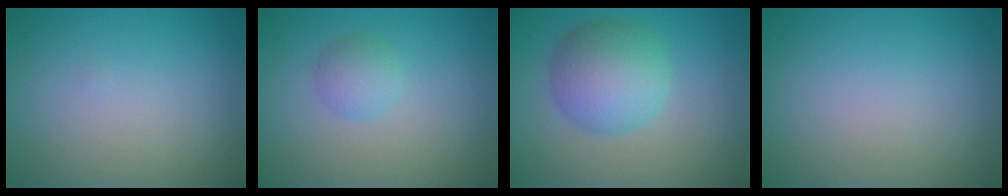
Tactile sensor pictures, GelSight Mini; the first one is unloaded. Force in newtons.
{"total": 1.9, "press": 1.9, "slide": 0.1}
{"total": 5.9, "press": 5.9, "slide": 0.0}
{"total": 0.0}